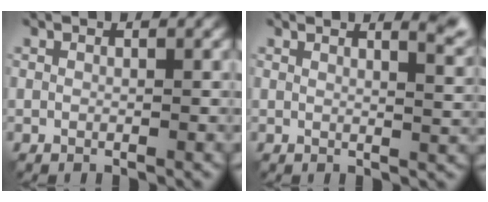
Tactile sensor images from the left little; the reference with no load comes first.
{"total": 4.5, "force": [3.2, 1.4, 2.8], "torque": [-0.014, 0.016, 0.028]}